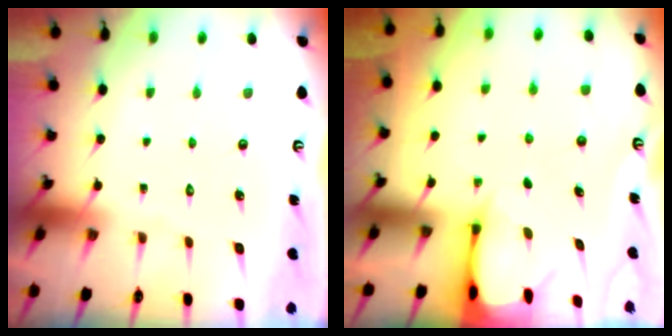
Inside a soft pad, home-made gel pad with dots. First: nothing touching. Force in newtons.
{"total": 2.7, "press": 2.6, "slide": 0.4}